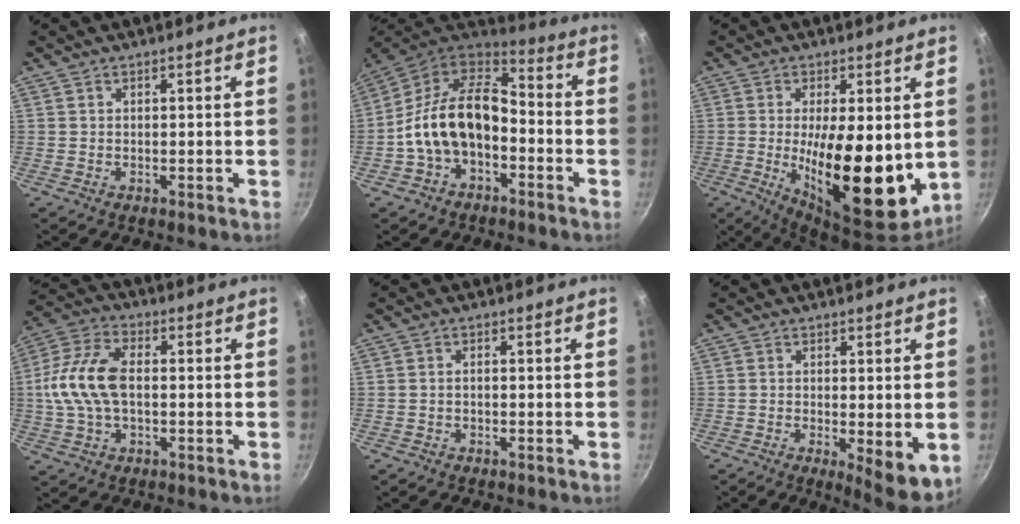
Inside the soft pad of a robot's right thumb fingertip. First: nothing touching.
{"total": 16.7, "force": [-3.3, 10.8, 12.3], "torque": [-0.208, 0.053, -0.072]}
{"total": 18.3, "force": [-0.8, 6.7, 17.0], "torque": [-0.248, -0.026, -0.006]}
{"total": 12.9, "force": [-0.1, 7.5, 10.5], "torque": [-0.205, 0.030, -0.015]}
{"total": 0.8, "force": [-0.3, 0.5, 0.6], "torque": [-0.015, 0.008, -0.006]}
{"total": 7.1, "force": [-0.8, 2.2, 6.6], "torque": [-0.082, -0.017, -0.005]}